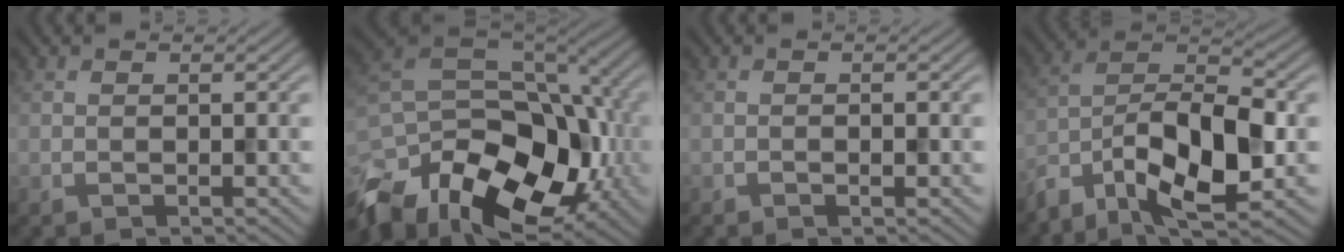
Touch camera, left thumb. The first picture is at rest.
{"total": 17.5, "force": [-8.2, 11.1, 10.7], "torque": [-0.245, -0.037, -0.126]}
{"total": 0.6, "force": [-0.4, 0.2, 0.5], "torque": [-0.010, 0.000, -0.004]}
{"total": 12.2, "force": [-6.5, 5.1, 9.0], "torque": [-0.166, -0.012, -0.136]}